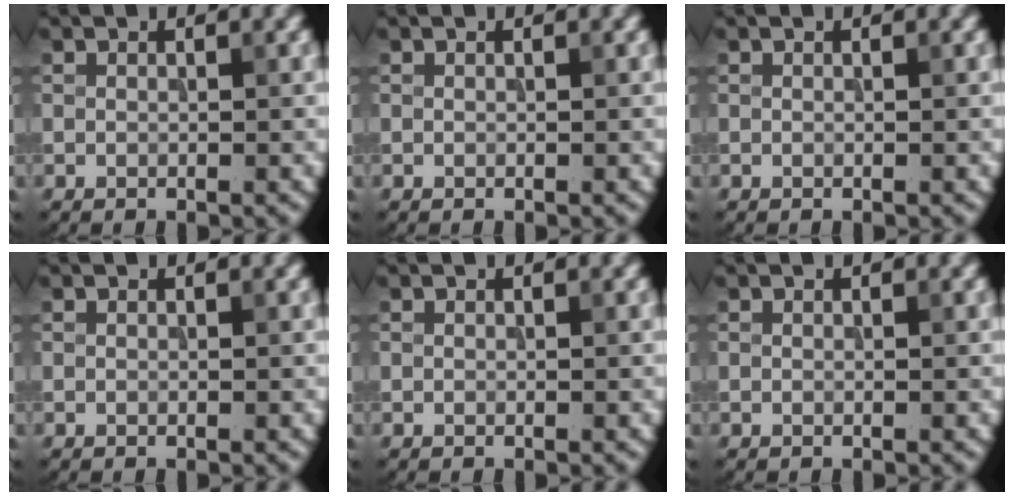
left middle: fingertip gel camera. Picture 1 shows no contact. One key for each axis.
{"total": 0.0}
{"total": 0.0}
{"total": 0.0}
{"total": 0.0}
{"total": 0.0}